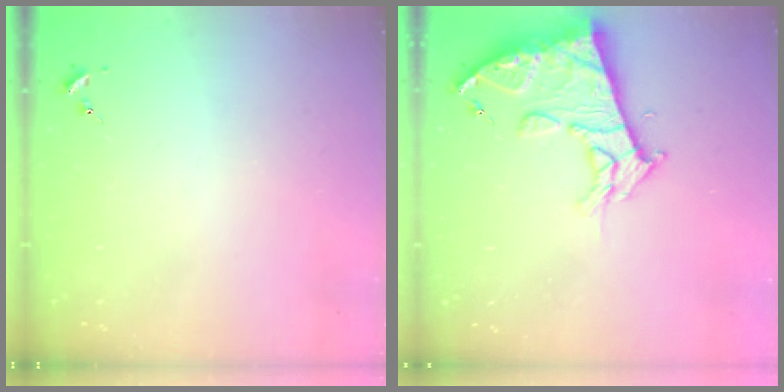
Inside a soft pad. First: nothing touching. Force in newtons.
{"total": 14.1, "press": 14.0, "slide": 1.5}